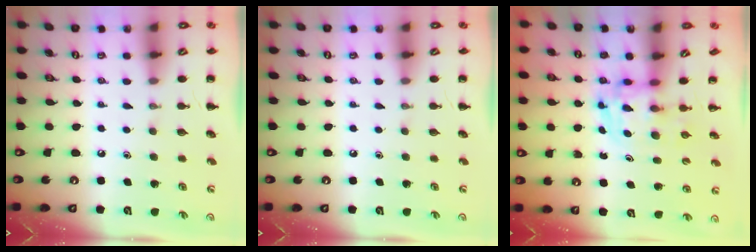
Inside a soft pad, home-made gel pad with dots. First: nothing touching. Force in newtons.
{"total": 0.0}
{"total": 3.6, "press": 3.5, "slide": 0.6}